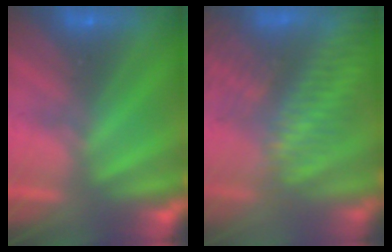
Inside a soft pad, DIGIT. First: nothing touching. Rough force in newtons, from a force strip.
{"total": 9.8}